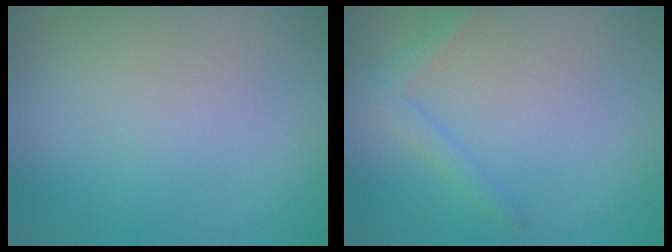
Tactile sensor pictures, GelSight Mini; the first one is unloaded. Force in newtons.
{"total": 1.6, "press": 1.6, "slide": 0.1}